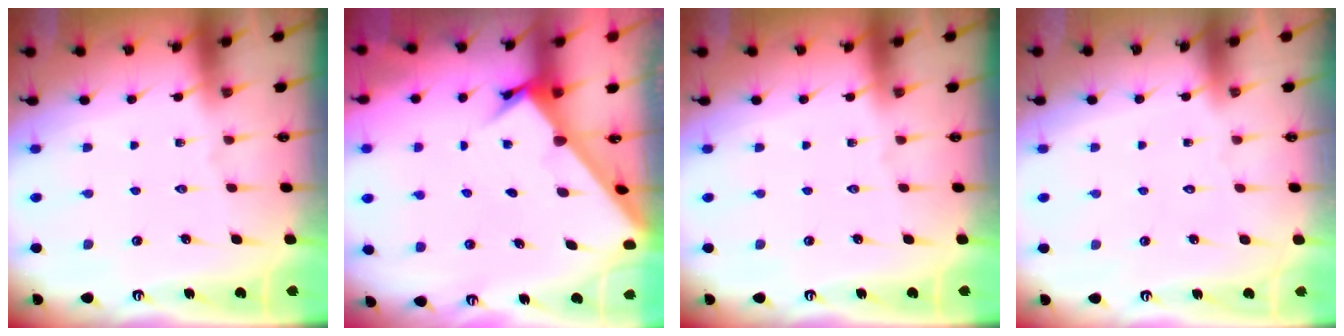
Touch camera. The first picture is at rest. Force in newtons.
{"total": 2.6, "press": 2.6, "slide": 0.2}
{"total": 0.0}
{"total": 1.8, "press": 1.8, "slide": 0.1}